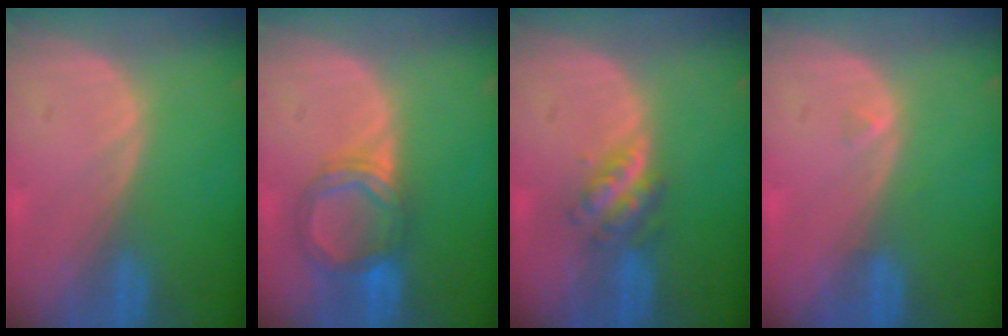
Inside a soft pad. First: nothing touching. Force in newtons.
{"total": 5.6, "press": 5.6, "slide": 0.4}
{"total": 4.8, "press": 4.4, "slide": 1.9}
{"total": 0.5, "press": 0.5, "slide": 0.2}